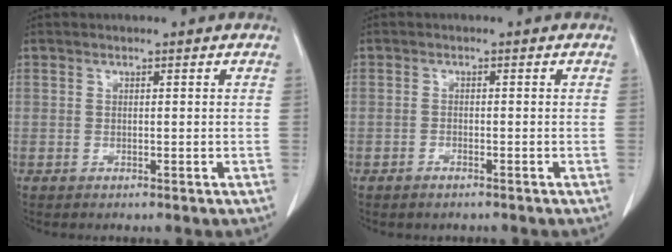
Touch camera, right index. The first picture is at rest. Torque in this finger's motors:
{"motor_torque": [0.16, -0.13, 0.06, 0.01]}